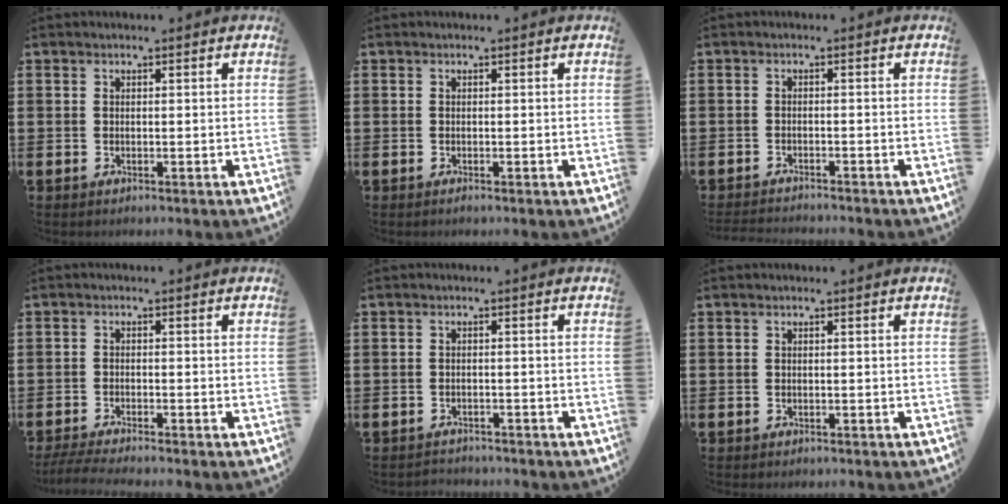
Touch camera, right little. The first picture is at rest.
{"total": 0.0}
{"total": 1.4, "force": [-1.4, -0.1, 0.0], "torque": [-0.003, 0.002, -0.029]}
{"total": 2.3, "force": [-2.1, -0.1, 1.1], "torque": [-0.014, 0.000, -0.039]}
{"total": 1.4, "force": [-1.4, 0.1, -0.2], "torque": [-0.002, 0.002, -0.031]}
{"total": 0.0}